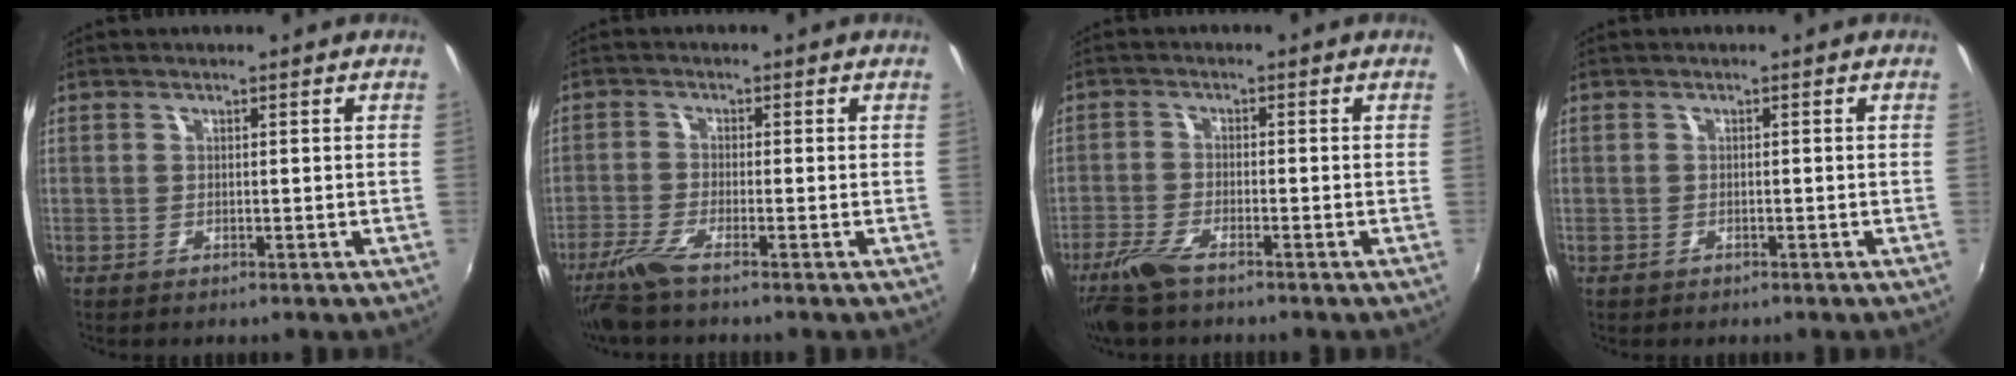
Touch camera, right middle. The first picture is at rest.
{"total": 5.3, "force": [-4.1, -0.1, 3.4], "torque": [-0.085, -0.015, -0.084]}
{"total": 6.1, "force": [-4.7, 1.3, 3.8], "torque": [-0.098, -0.013, -0.095]}
{"total": 0.5, "force": [-0.4, 0.2, -0.2], "torque": [0.002, 0.001, -0.006]}